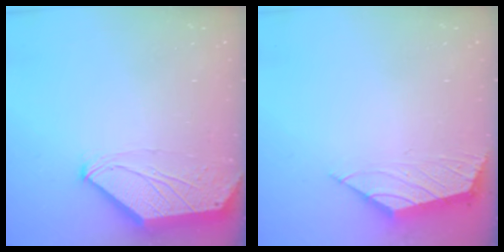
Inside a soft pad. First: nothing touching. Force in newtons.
{"total": 2.2, "press": 2.2, "slide": 0.5}